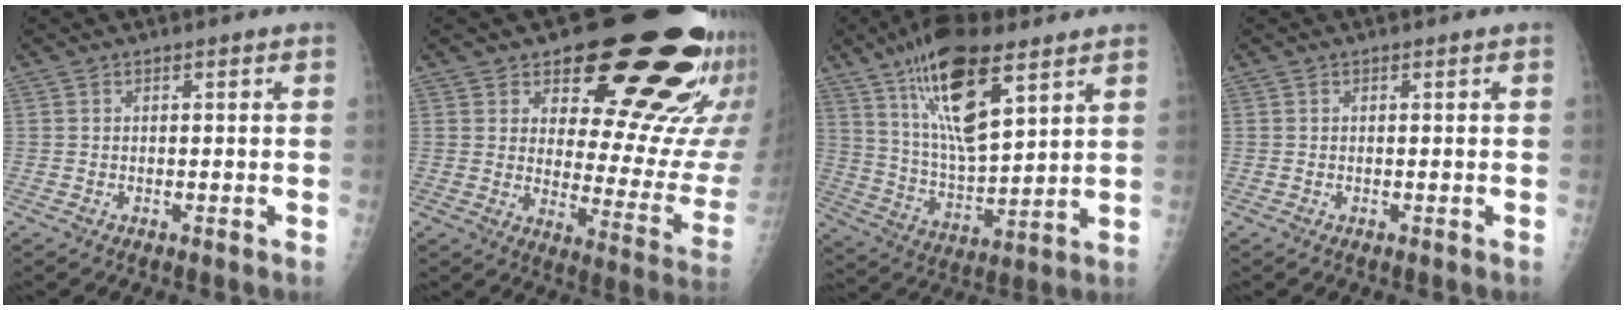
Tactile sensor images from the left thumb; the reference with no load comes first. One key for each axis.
{"total": 24.8, "fx": 16.3, "fy": 9.1, "fz": 16.4, "tx": -0.170, "ty": -0.100, "tz": 0.214}
{"total": 17.6, "fx": 9.8, "fy": 6.2, "fz": 13.3, "tx": -0.217, "ty": -0.045, "tz": 0.184}
{"total": 0.0}